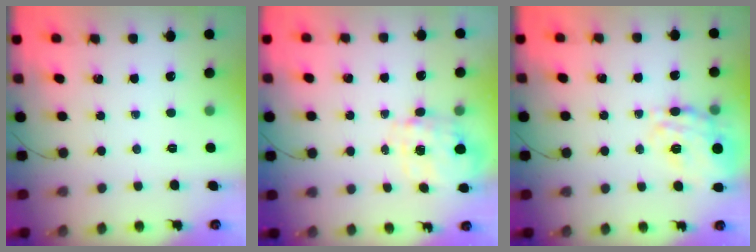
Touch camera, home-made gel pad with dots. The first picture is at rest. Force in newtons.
{"total": 3.6, "press": 3.5, "slide": 0.8}
{"total": 20.3, "press": 20.1, "slide": 2.7}